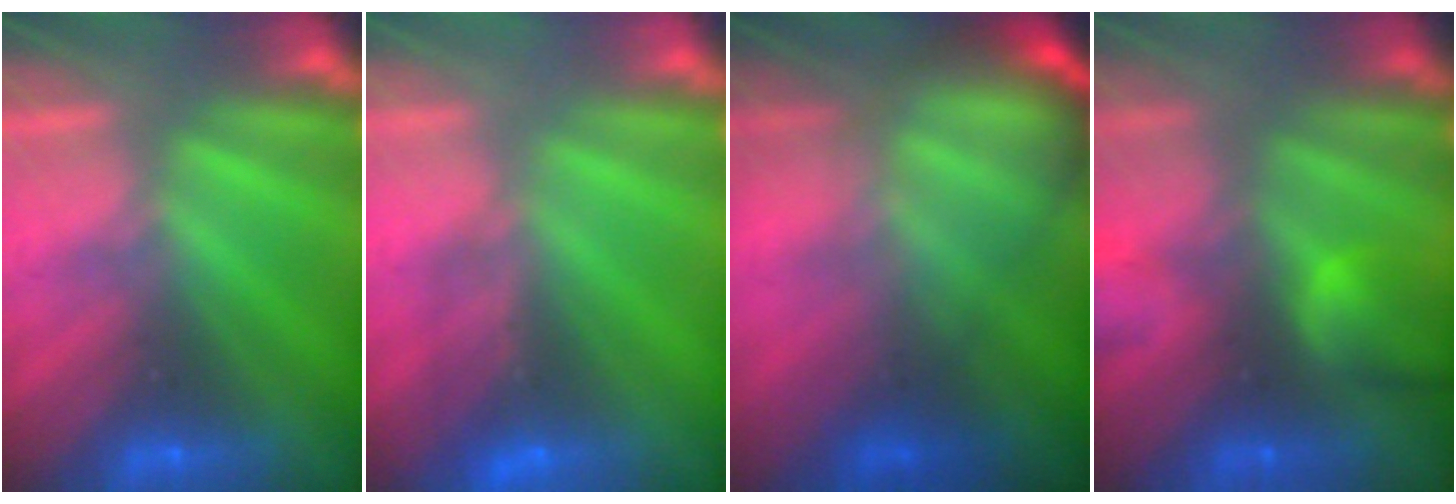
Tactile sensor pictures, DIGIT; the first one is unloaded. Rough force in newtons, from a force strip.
{"total": 1.2}
{"total": 8.2}
{"total": 7.4}